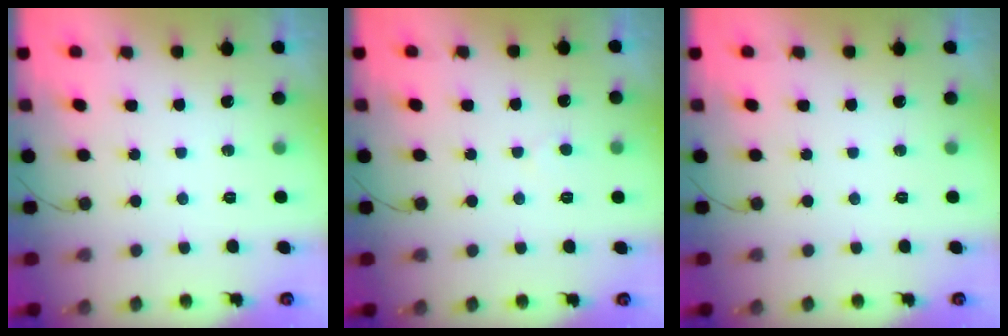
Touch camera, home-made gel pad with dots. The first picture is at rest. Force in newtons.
{"total": 2.3, "press": 2.3, "slide": 0.2}
{"total": 0.0}